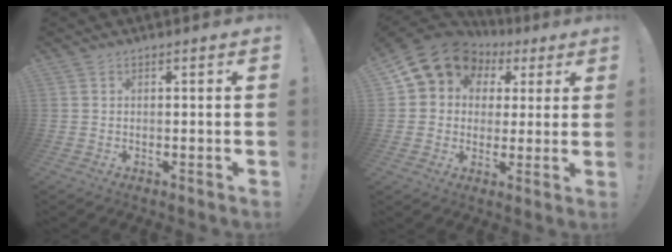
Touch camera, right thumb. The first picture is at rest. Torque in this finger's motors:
{"motor_torque": [0.71, 0.71, 0.46, -0.28, 0.06]}